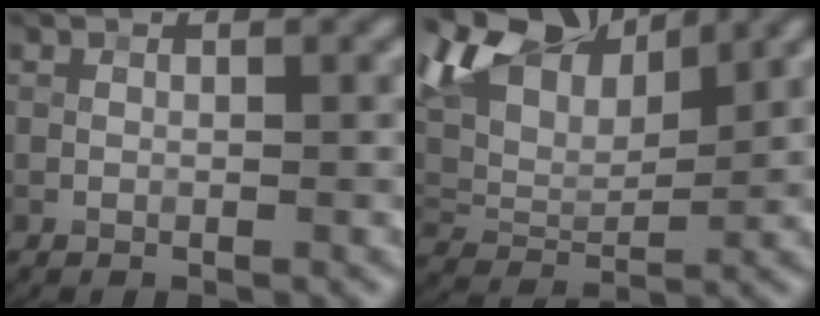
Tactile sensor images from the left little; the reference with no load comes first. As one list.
[{"total": 8.7, "force": [5.2, 4.4, 5.5], "torque": [-0.112, 0.017, 0.093]}]